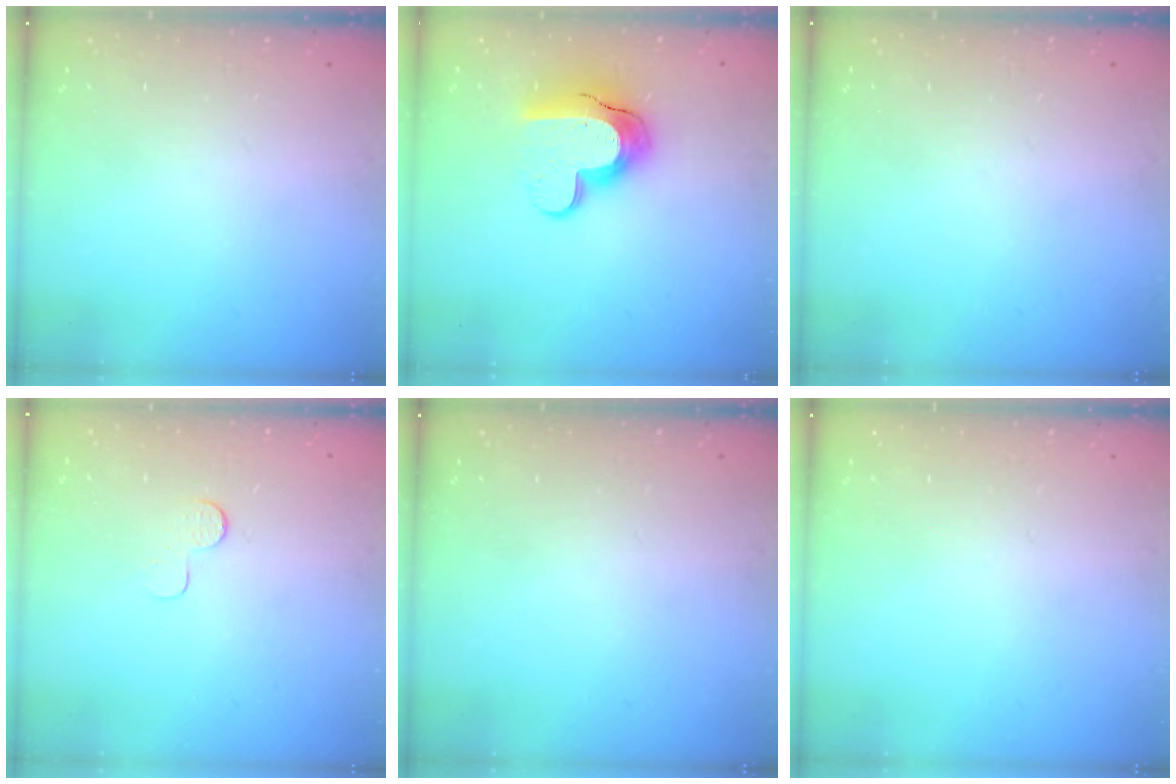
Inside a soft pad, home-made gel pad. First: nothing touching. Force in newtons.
{"total": 14.0, "press": 14.0, "slide": 1.0}
{"total": 0.0}
{"total": 3.7, "press": 3.7, "slide": 0.4}
{"total": 0.0}
{"total": 0.0}